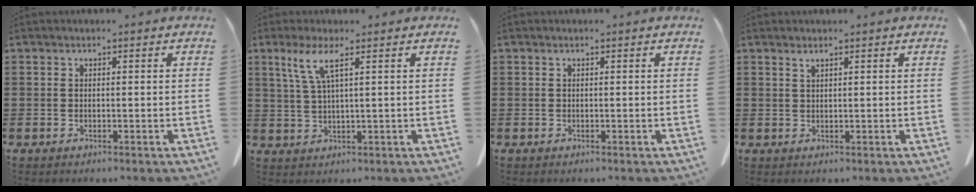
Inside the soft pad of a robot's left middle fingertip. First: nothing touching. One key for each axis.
{"total": 5.0, "fx": 2.5, "fy": 0.2, "fz": 4.3, "tx": -0.101, "ty": -0.004, "tz": 0.040}
{"total": 0.0}
{"total": 1.1, "fx": 0.8, "fy": 0.1, "fz": 0.7, "tx": -0.015, "ty": -0.002, "tz": 0.016}